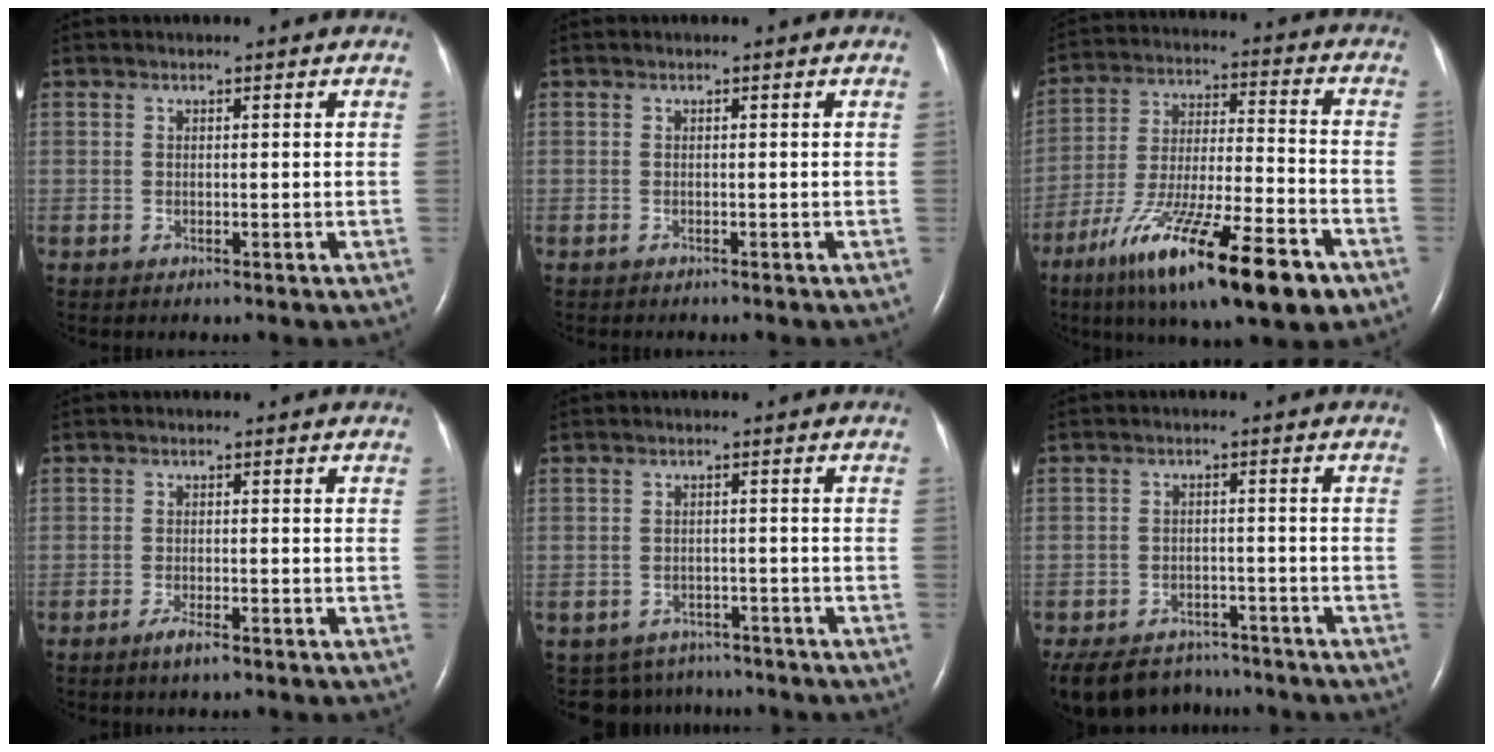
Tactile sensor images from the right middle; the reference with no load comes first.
{"total": 0.8, "force": [-0.7, 0.2, 0.4], "torque": [-0.008, -0.001, -0.008]}
{"total": 21.4, "force": [-12.5, 3.1, 17.1], "torque": [-0.270, -0.037, -0.210]}
{"total": 2.3, "force": [-1.6, 0.4, 1.6], "torque": [-0.036, -0.003, -0.029]}
{"total": 5.9, "force": [-5.2, 2.9, -0.3], "torque": [0.003, 0.009, -0.067]}
{"total": 13.8, "force": [-11.5, 6.6, 3.9], "torque": [-0.098, 0.002, -0.153]}